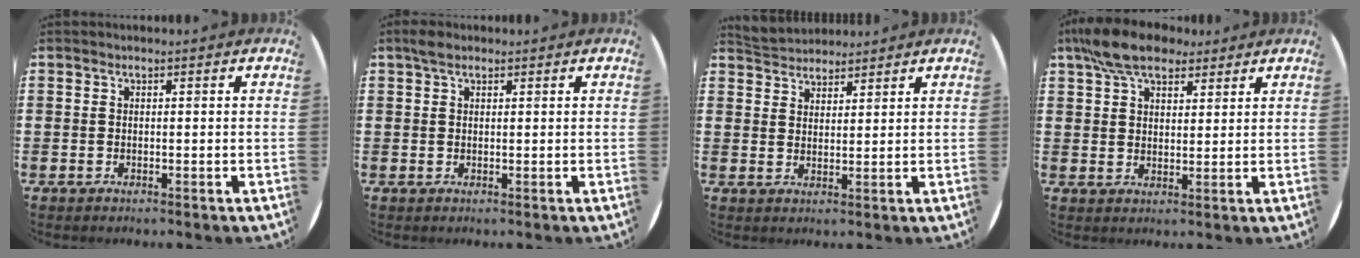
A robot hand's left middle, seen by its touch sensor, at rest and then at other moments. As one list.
[{"total": 1.8, "force": [1.3, 0.9, 0.8], "torque": [-0.010, 0.003, 0.022]}, {"total": 3.3, "force": [3.2, 0.8, -0.3], "torque": [-0.003, -0.007, 0.062]}, {"total": 7.6, "force": [5.9, 3.6, 3.1], "torque": [-0.074, -0.003, 0.111]}]